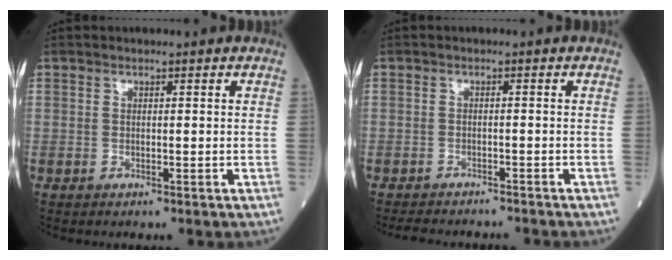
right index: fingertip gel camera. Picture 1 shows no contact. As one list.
[{"total": 6.3, "force": [-5.9, 1.8, 1.4], "torque": [-0.014, -0.004, -0.084]}]